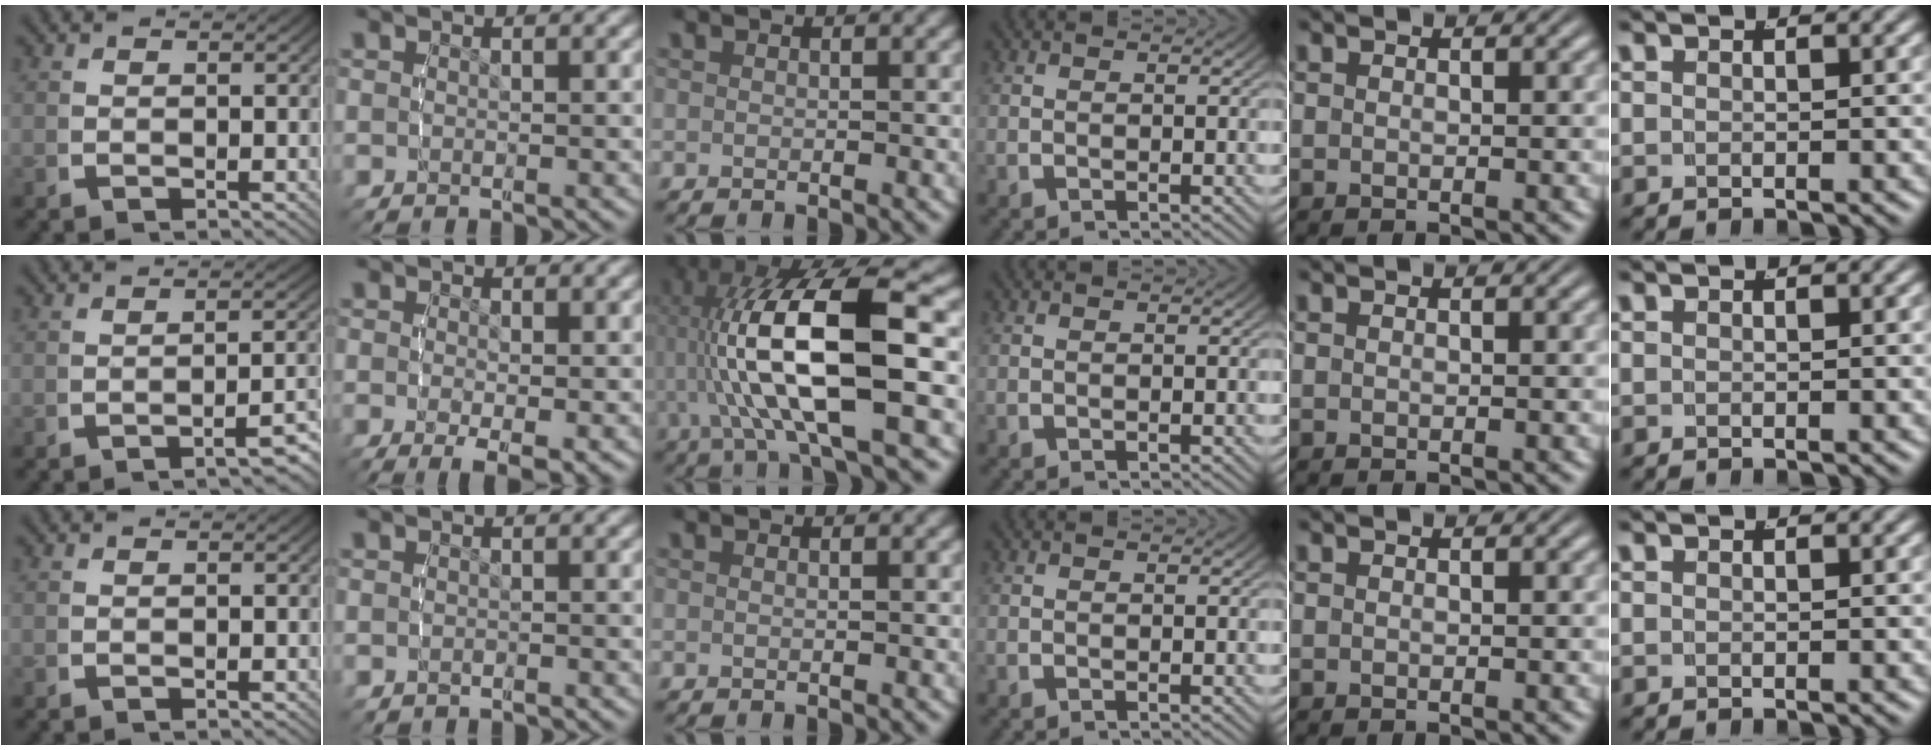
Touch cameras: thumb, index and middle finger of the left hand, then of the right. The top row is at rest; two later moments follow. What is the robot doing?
{"motion": "lift_and_place", "object": "condiment"}